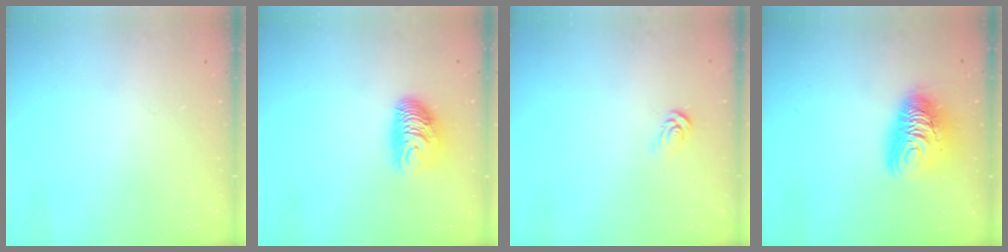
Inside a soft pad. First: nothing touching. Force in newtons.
{"total": 10.1, "press": 10.1, "slide": 0.8}
{"total": 4.3, "press": 4.3, "slide": 0.4}
{"total": 12.7, "press": 12.6, "slide": 1.2}